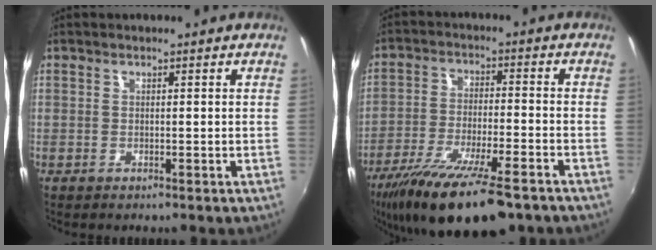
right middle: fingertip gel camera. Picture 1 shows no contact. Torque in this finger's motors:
{"motor_torque": [1.13, -1.01, 0.41, 0.21]}